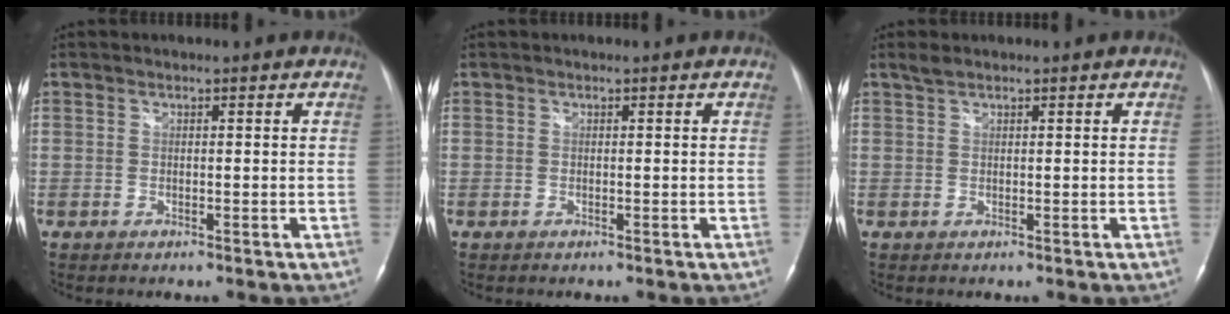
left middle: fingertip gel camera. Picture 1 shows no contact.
{"total": 0.0}
{"total": 1.5, "force": [1.2, 0.3, 0.7], "torque": [-0.020, 0.010, 0.029]}